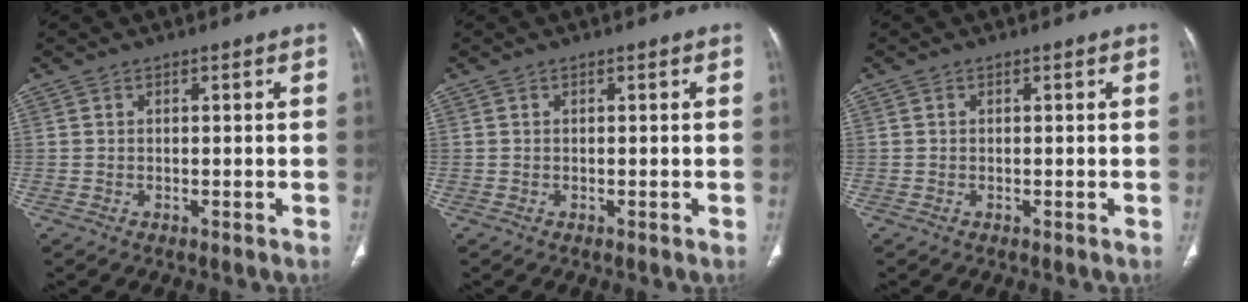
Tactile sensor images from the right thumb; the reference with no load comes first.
{"total": 0.0}
{"total": 0.0}